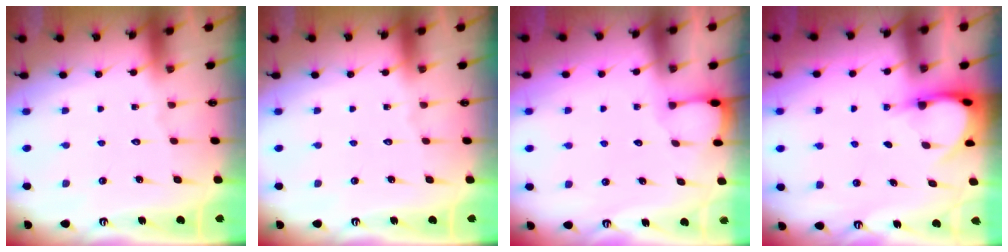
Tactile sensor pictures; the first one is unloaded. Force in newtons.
{"total": 0.0}
{"total": 1.0, "press": 0.9, "slide": 0.1}
{"total": 3.7, "press": 3.7, "slide": 0.3}